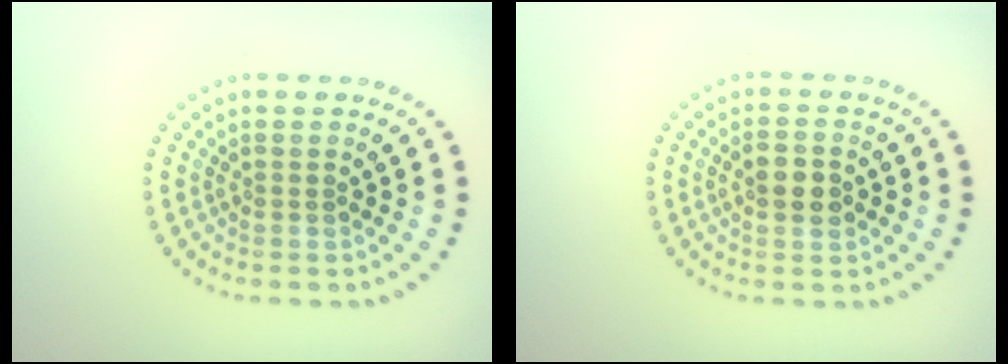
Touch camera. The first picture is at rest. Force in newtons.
{"total": 2.7, "press": 2.7, "slide": 0.2}